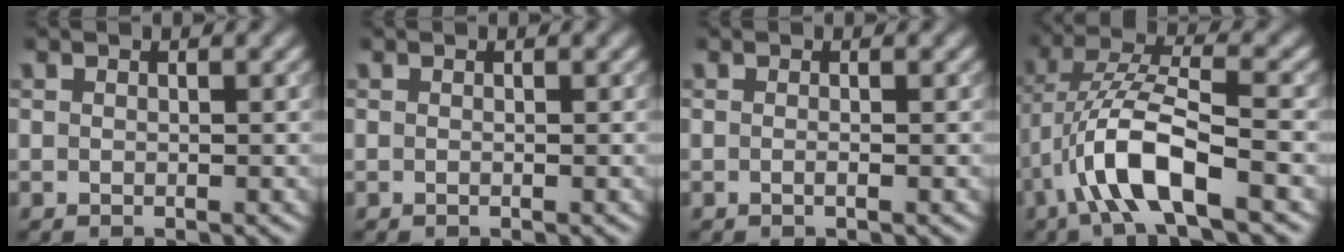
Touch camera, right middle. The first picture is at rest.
{"total": 0.0}
{"total": 0.8, "force": [-0.1, 0.3, 0.8], "torque": [-0.011, -0.006, -0.007]}
{"total": 8.0, "force": [-3.6, 2.2, 6.9], "torque": [-0.136, 0.010, -0.074]}